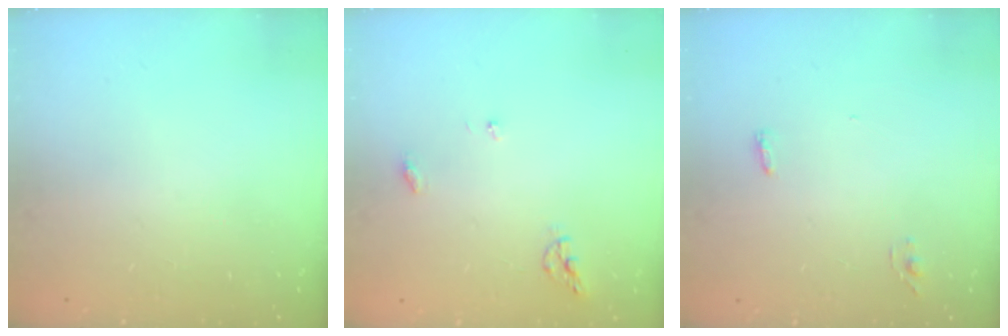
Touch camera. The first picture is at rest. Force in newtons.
{"total": 5.9, "press": 5.9, "slide": 0.6}
{"total": 3.6, "press": 3.2, "slide": 1.6}